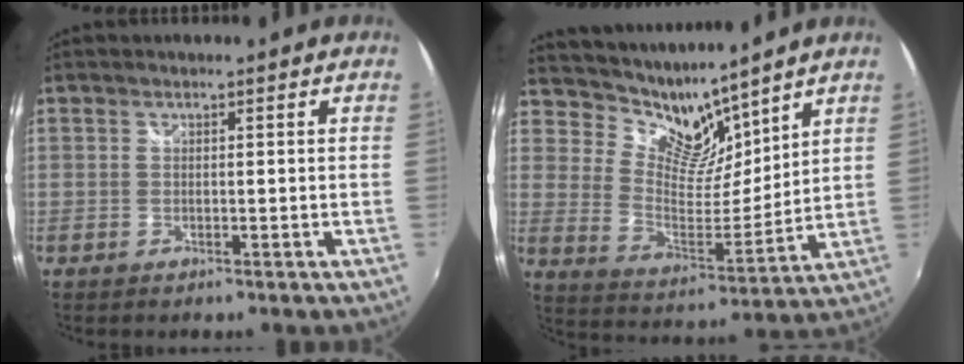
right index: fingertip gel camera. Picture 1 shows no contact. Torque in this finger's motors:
{"motor_torque": [-0.28, 0.73, 0.03, -0.03]}